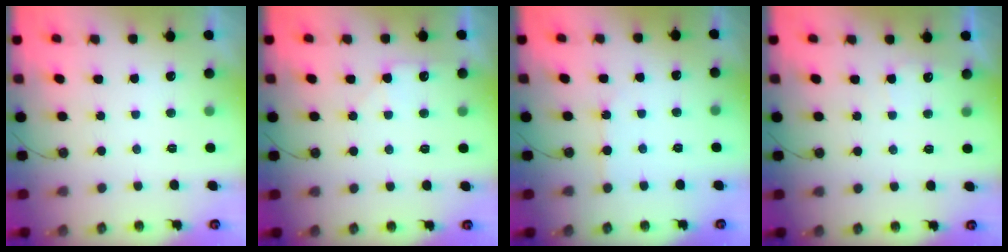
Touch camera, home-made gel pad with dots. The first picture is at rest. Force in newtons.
{"total": 6.7, "press": 6.7, "slide": 0.9}
{"total": 2.9, "press": 2.9, "slide": 0.5}
{"total": 3.0, "press": 3.0, "slide": 0.3}